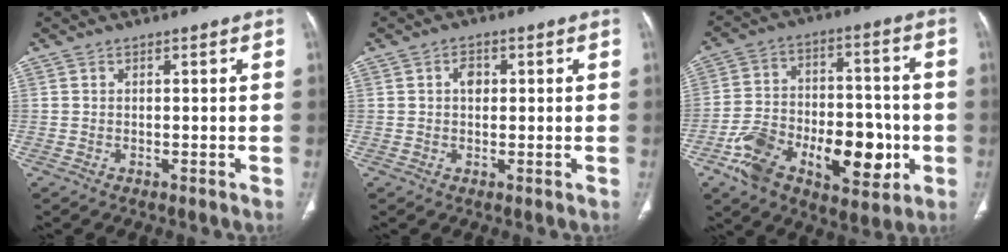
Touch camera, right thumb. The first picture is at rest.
{"total": 2.3, "force": [0.5, 1.6, 1.5], "torque": [-0.019, 0.004, 0.005]}
{"total": 21.0, "force": [-7.4, 11.5, 16.0], "torque": [-0.236, 0.035, -0.107]}